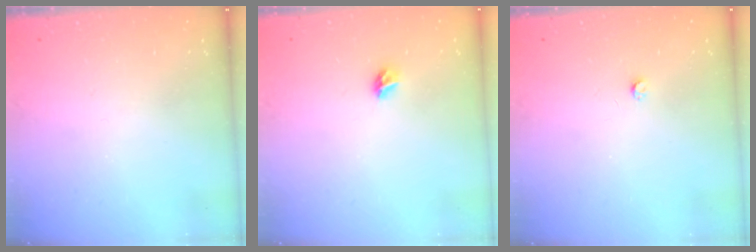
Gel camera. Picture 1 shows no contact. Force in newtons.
{"total": 5.4, "press": 5.4, "slide": 0.5}
{"total": 2.5, "press": 2.5, "slide": 0.4}